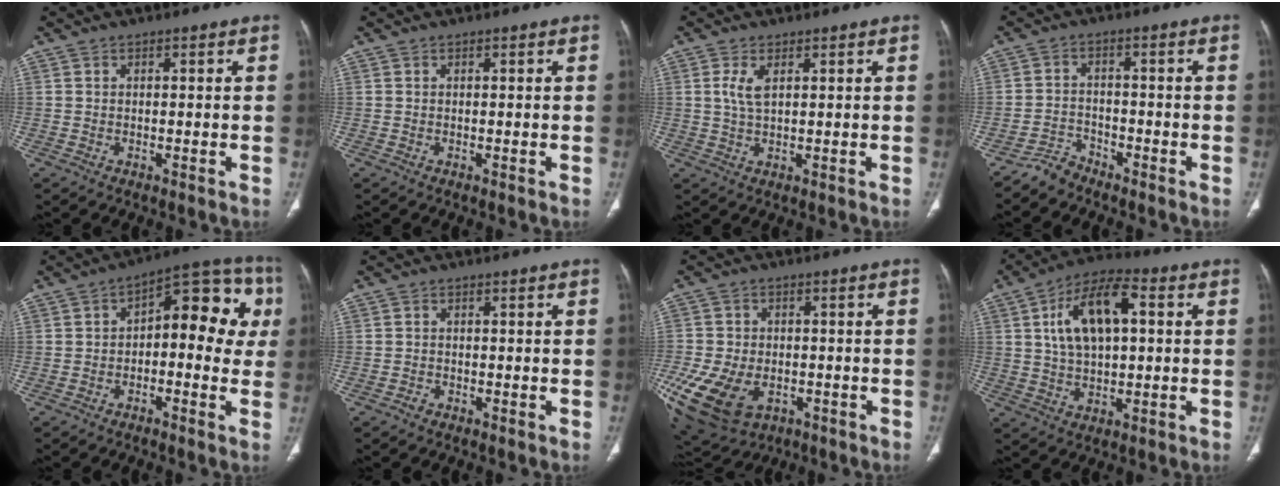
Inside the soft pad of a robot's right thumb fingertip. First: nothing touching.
{"total": 0.0}
{"total": 3.5, "force": [1.1, 1.4, 3.0], "torque": [-0.068, 0.000, 0.029]}
{"total": 3.4, "force": [-3.2, 1.2, -0.3], "torque": [0.010, 0.014, -0.064]}
{"total": 14.5, "force": [1.1, 7.5, 12.4], "torque": [-0.107, 0.045, 0.002]}
{"total": 0.9, "force": [-0.6, 0.6, 0.1], "torque": [-0.001, 0.003, -0.015]}
{"total": 20.0, "force": [-7.1, 13.8, 12.6], "torque": [-0.294, -0.001, -0.100]}
{"total": 13.7, "force": [3.1, 6.9, 11.5], "torque": [-0.199, 0.016, 0.050]}